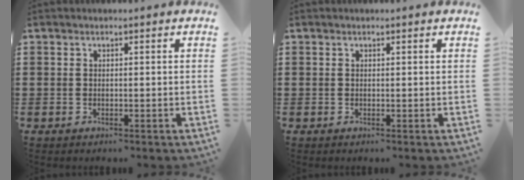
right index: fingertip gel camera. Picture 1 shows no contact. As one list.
[{"total": 0.0}]